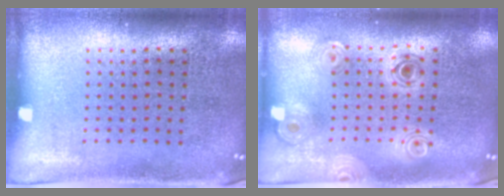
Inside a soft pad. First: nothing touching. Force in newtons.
{"total": 0.8, "press": 0.8, "slide": 0.1}